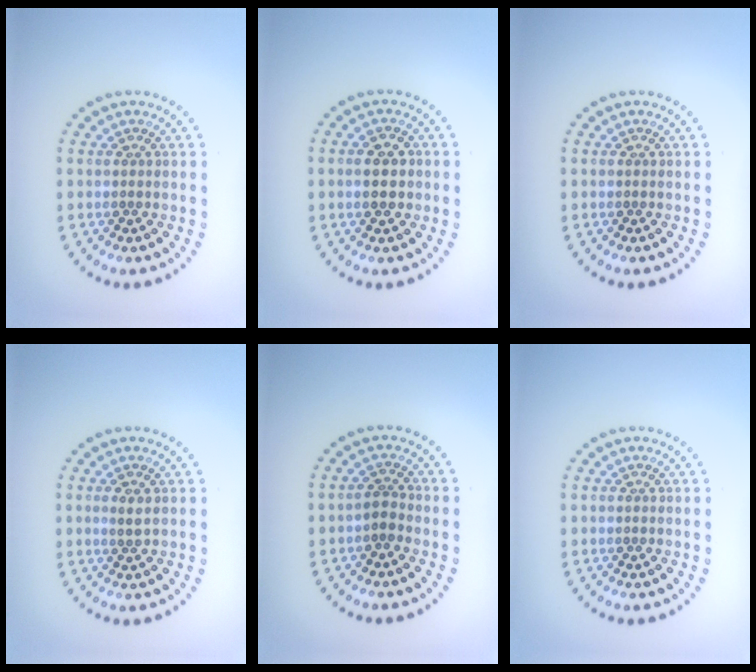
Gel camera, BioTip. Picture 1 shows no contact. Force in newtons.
{"total": 2.3, "press": 2.3, "slide": 0.2}
{"total": 0.0}
{"total": 1.0, "press": 0.9, "slide": 0.4}
{"total": 1.5, "press": 1.2, "slide": 0.9}
{"total": 0.0}